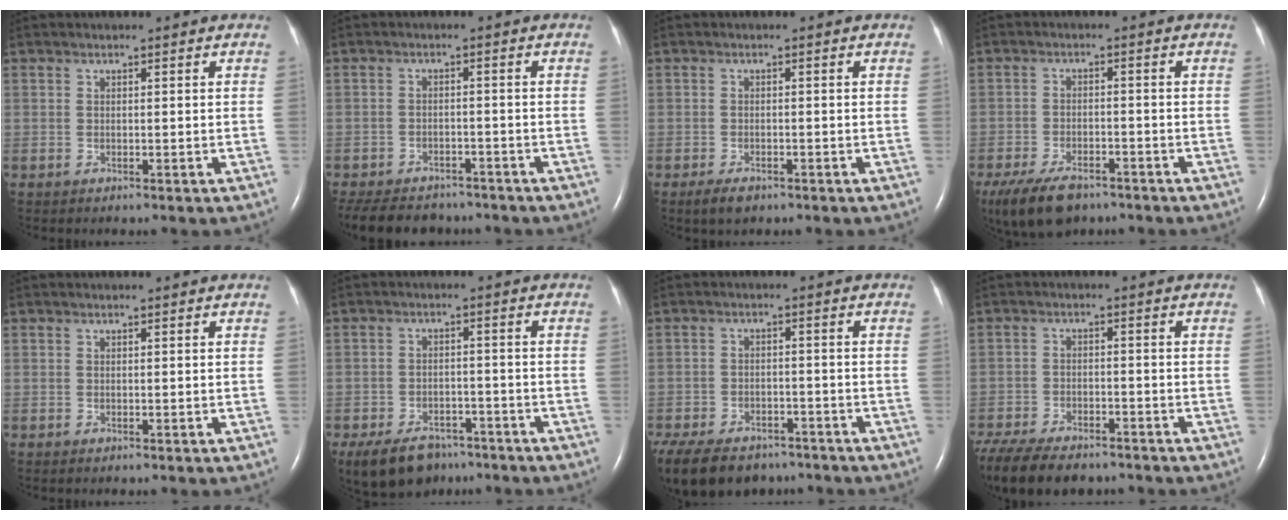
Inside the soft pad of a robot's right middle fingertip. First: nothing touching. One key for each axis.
{"total": 13.2, "fx": -11.0, "fy": 5.7, "fz": 4.5, "tx": -0.106, "ty": -0.005, "tz": -0.145}
{"total": 2.5, "fx": -1.7, "fy": 1.1, "fz": 1.5, "tx": -0.037, "ty": -0.004, "tz": -0.024}
{"total": 9.3, "fx": -6.8, "fy": 4.1, "fz": 4.8, "tx": -0.092, "ty": -0.010, "tz": -0.113}
{"total": 0.0}
{"total": 10.2, "fx": -7.4, "fy": 5.7, "fz": 4.1, "tx": -0.079, "ty": 0.000, "tz": -0.114}
{"total": 19.2, "fx": -13.9, "fy": 10.3, "fz": 8.4, "tx": -0.248, "ty": -0.029, "tz": -0.196}
{"total": 15.1, "fx": -12.0, "fy": 5.7, "fz": 7.3, "tx": -0.176, "ty": -0.024, "tz": -0.184}